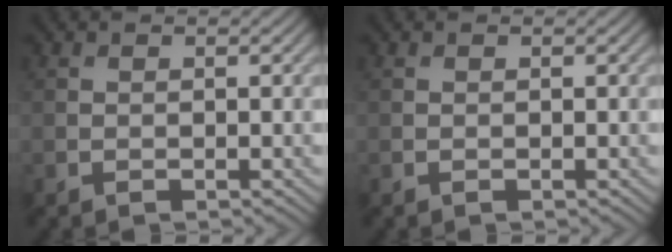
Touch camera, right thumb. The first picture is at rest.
{"total": 0.0}